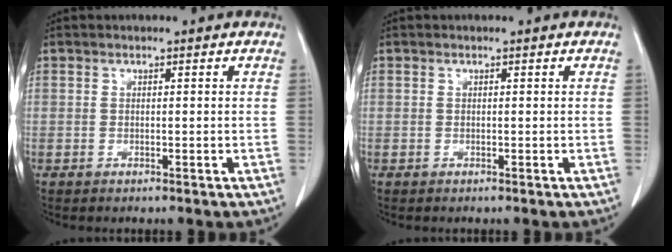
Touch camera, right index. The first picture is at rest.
{"total": 0.0}